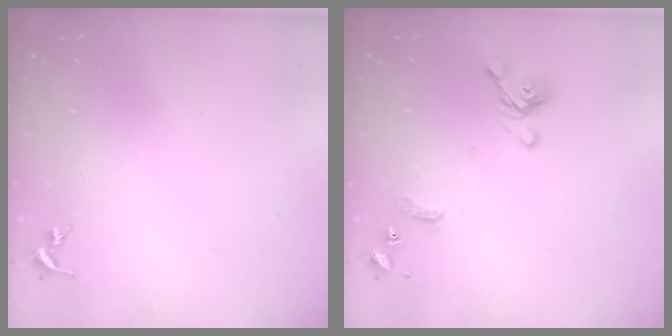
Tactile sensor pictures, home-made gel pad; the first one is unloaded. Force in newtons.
{"total": 11.1, "press": 11.0, "slide": 1.3}